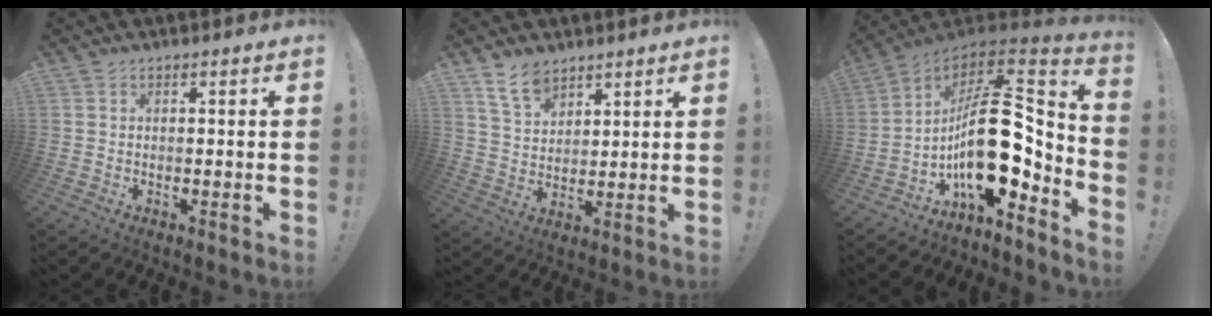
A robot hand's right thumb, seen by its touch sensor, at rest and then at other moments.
{"total": 8.0, "force": [6.2, 4.1, 3.0], "torque": [-0.062, -0.031, 0.120]}
{"total": 23.7, "force": [-2.9, 11.9, 20.3], "torque": [-0.348, 0.010, -0.042]}